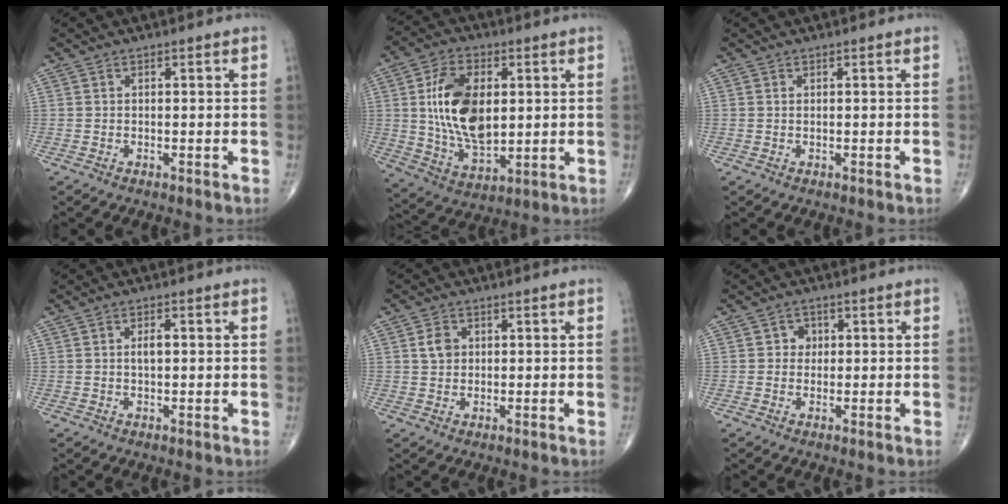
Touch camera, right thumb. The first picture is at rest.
{"total": 16.3, "force": [2.3, 9.3, 13.1], "torque": [-0.222, -0.012, 0.049]}
{"total": 0.0}
{"total": 2.3, "force": [0.2, 1.0, 2.0], "torque": [-0.034, 0.002, 0.003]}
{"total": 3.3, "force": [0.8, 2.6, 1.8], "torque": [-0.023, 0.000, 0.014]}
{"total": 2.4, "force": [0.4, 2.2, 0.9], "torque": [0.004, 0.003, 0.001]}